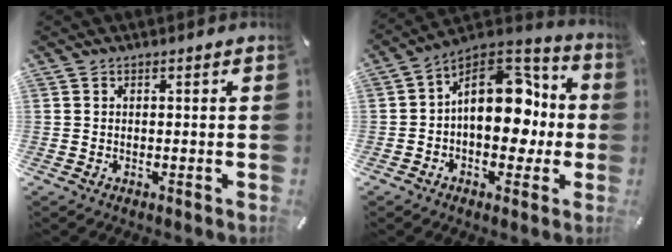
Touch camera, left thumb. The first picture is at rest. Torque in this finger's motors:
{"motor_torque": [2.46, 2.55, 0.39, -0.04, 0.46]}